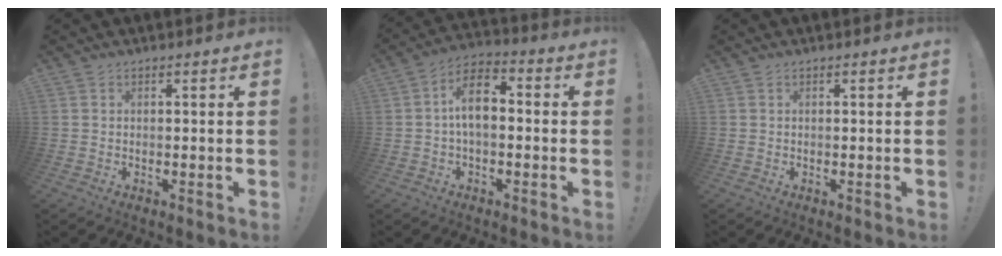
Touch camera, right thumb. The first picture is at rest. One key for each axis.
{"total": 10.1, "fx": 0.5, "fy": 5.8, "fz": 8.2, "tx": -0.145, "ty": 0.009, "tz": 0.012}
{"total": 0.0}